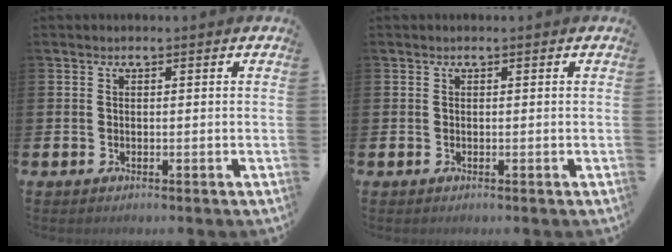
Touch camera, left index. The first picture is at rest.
{"total": 0.0}